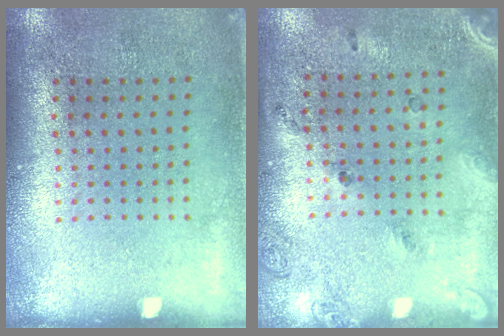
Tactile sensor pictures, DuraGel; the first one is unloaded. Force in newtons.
{"total": 1.5, "press": 1.0, "slide": 1.1}